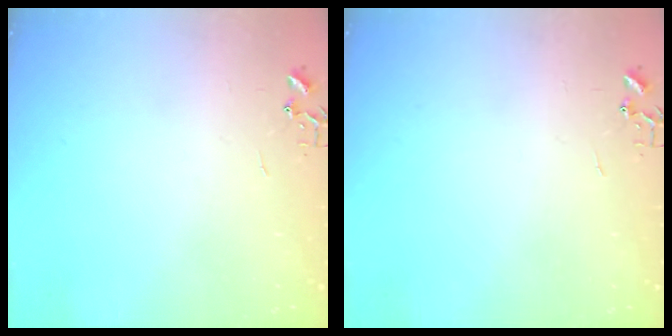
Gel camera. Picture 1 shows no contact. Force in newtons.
{"total": 0.0}